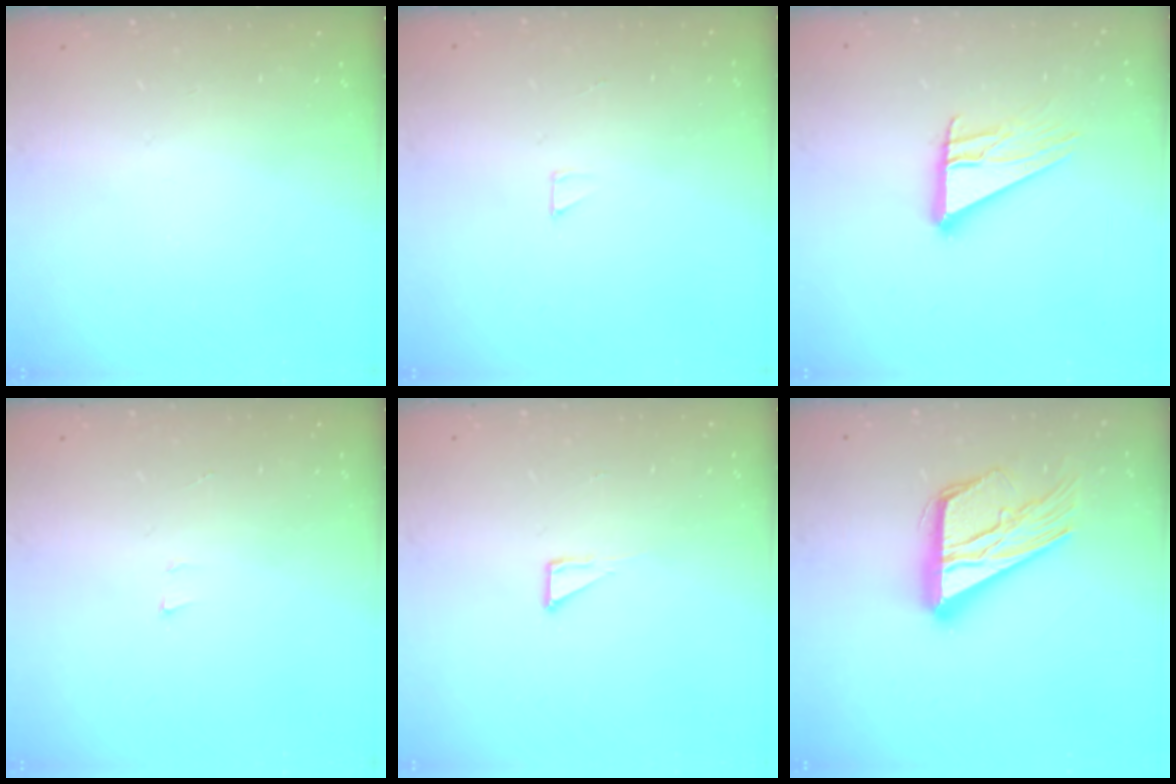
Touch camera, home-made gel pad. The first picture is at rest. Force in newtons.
{"total": 2.0, "press": 2.0, "slide": 0.0}
{"total": 12.9, "press": 12.9, "slide": 1.2}
{"total": 3.5, "press": 2.3, "slide": 2.6}
{"total": 2.8, "press": 2.8, "slide": 0.2}
{"total": 20.0, "press": 20.0, "slide": 1.8}